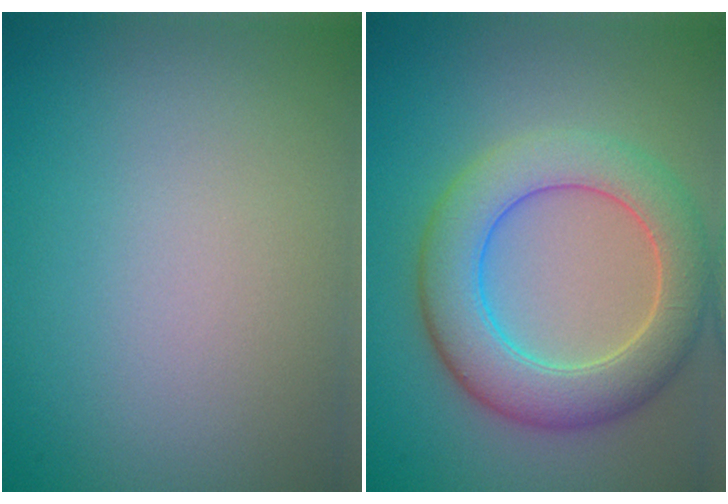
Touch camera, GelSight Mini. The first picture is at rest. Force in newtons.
{"total": 7.1, "press": 7.1, "slide": 0.3}